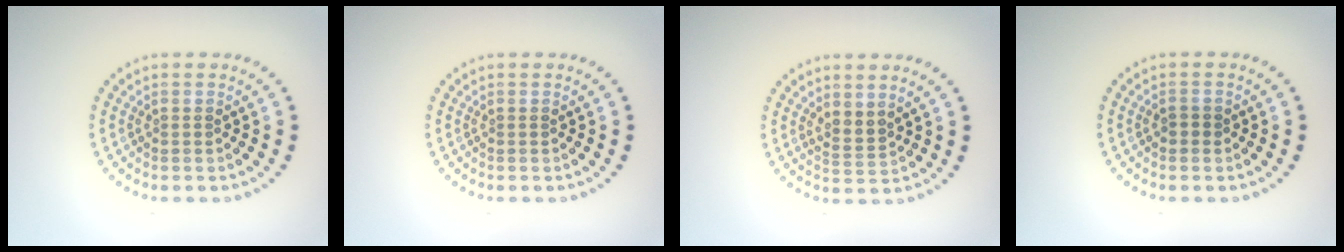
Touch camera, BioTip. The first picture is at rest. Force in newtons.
{"total": 0.0}
{"total": 1.8, "press": 1.3, "slide": 1.3}
{"total": 0.9, "press": 0.9, "slide": 0.1}